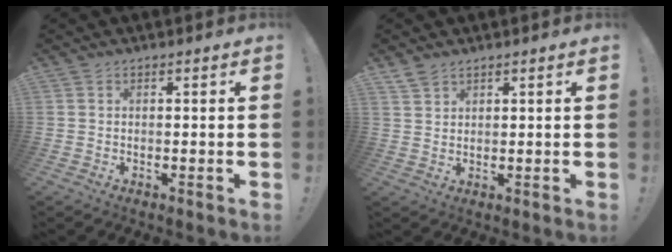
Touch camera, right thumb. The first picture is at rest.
{"total": 3.4, "force": [2.9, 1.5, 0.8], "torque": [-0.006, -0.019, 0.054]}